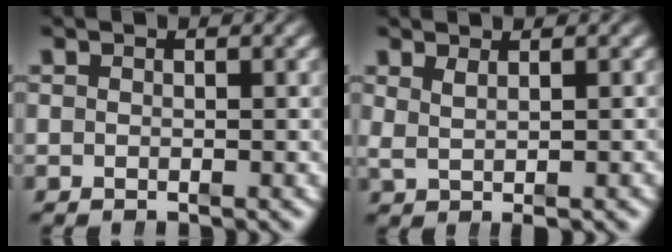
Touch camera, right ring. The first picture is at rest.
{"total": 1.4, "force": [0.8, -0.3, 1.1], "torque": [-0.013, 0.000, 0.022]}